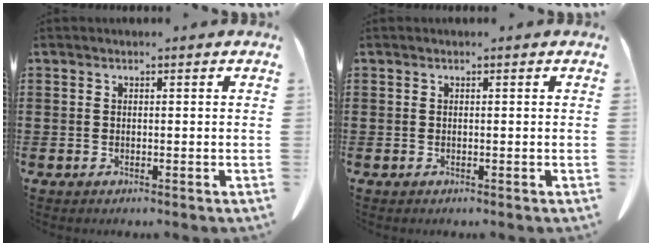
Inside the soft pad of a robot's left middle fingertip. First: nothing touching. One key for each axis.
{"total": 0.0}